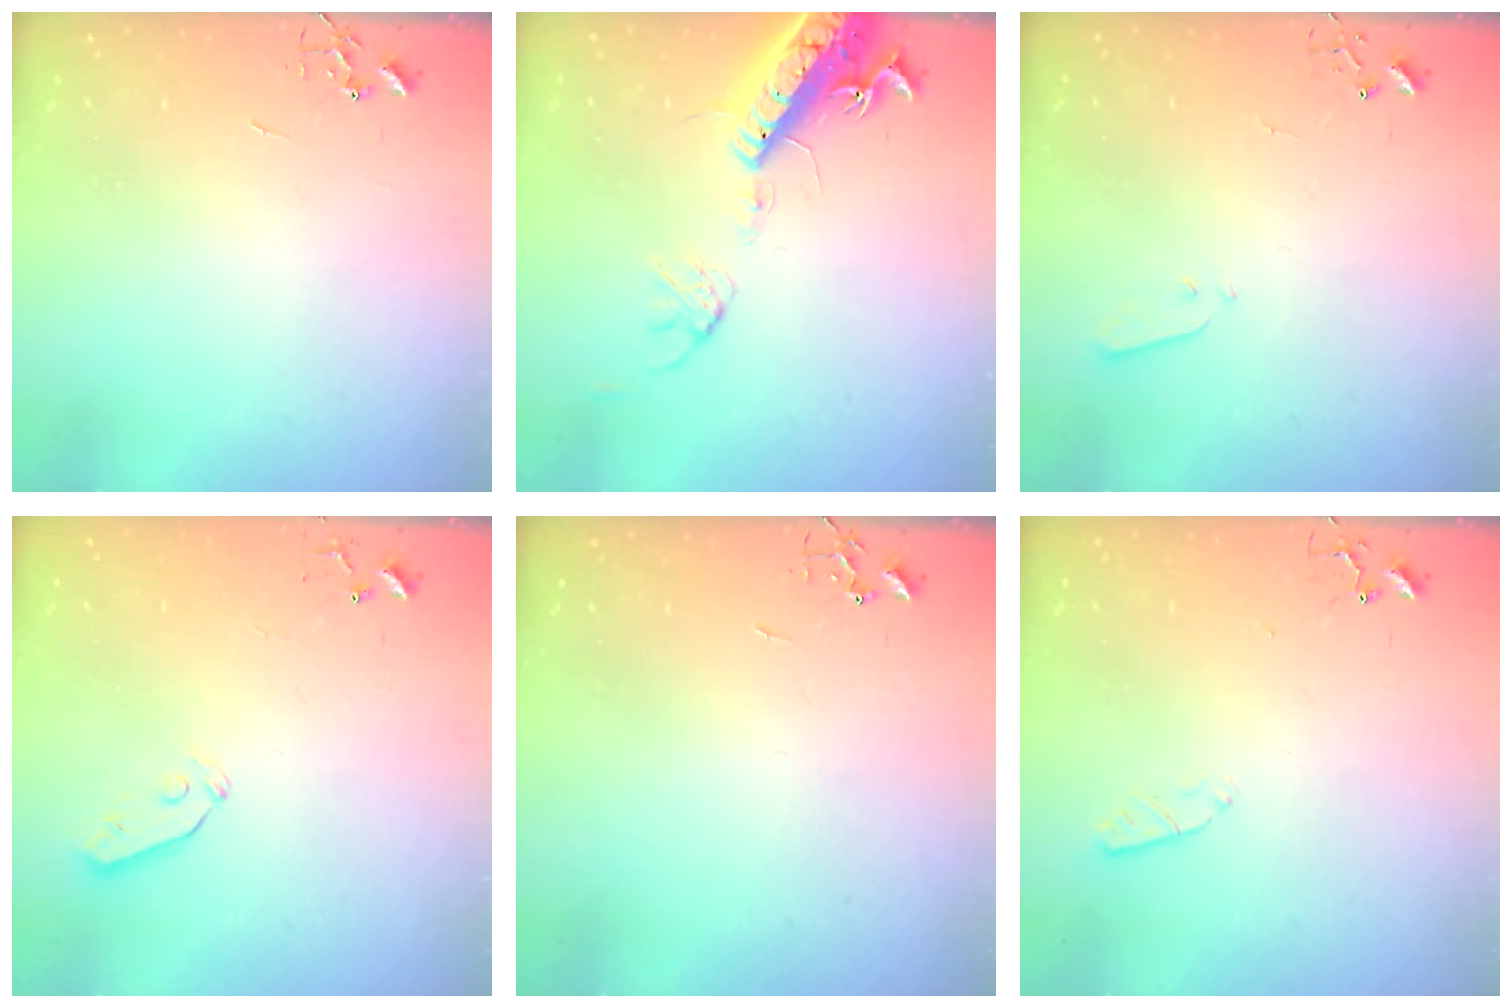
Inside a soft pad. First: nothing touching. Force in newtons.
{"total": 16.2, "press": 15.7, "slide": 3.7}
{"total": 3.1, "press": 3.0, "slide": 0.9}
{"total": 3.8, "press": 3.8, "slide": 0.3}
{"total": 0.0}
{"total": 2.9, "press": 2.8, "slide": 0.5}